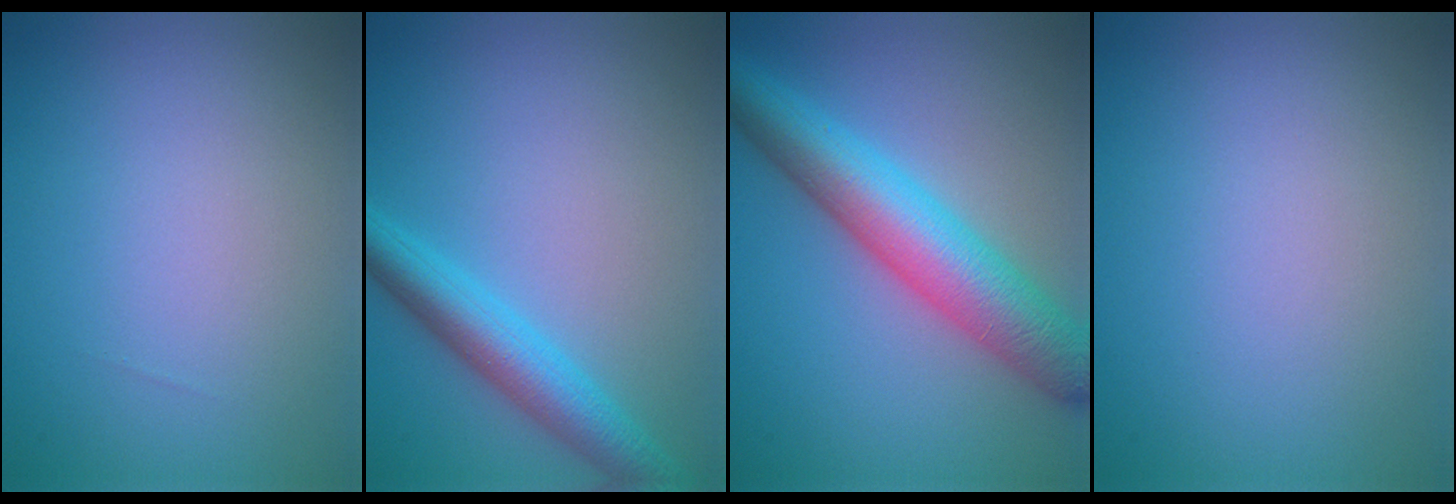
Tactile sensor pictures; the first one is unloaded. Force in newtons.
{"total": 4.6, "press": 4.5, "slide": 0.2}
{"total": 8.1, "press": 8.1, "slide": 0.2}
{"total": 0.0}